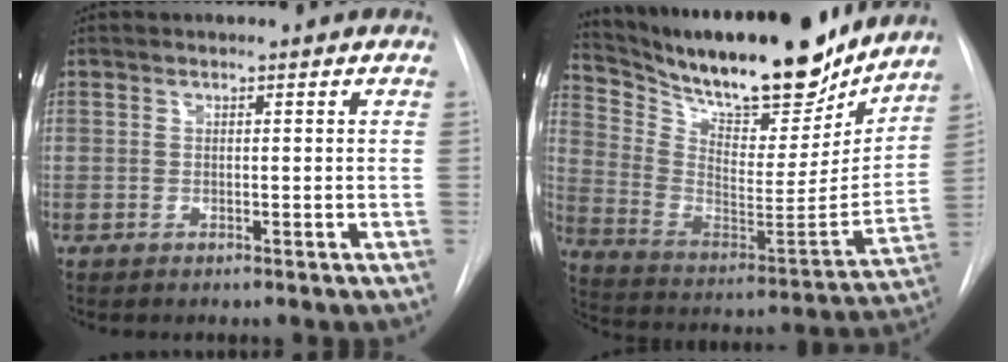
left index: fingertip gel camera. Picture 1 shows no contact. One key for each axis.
{"total": 26.2, "fx": 22.3, "fy": 6.8, "fz": 12.1, "tx": -0.216, "ty": -0.019, "tz": 0.340}